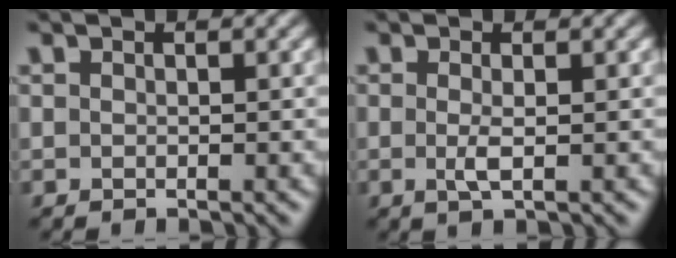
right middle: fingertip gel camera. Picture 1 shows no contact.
{"total": 1.5, "force": [-0.1, 0.3, 1.4], "torque": [-0.030, -0.004, -0.003]}